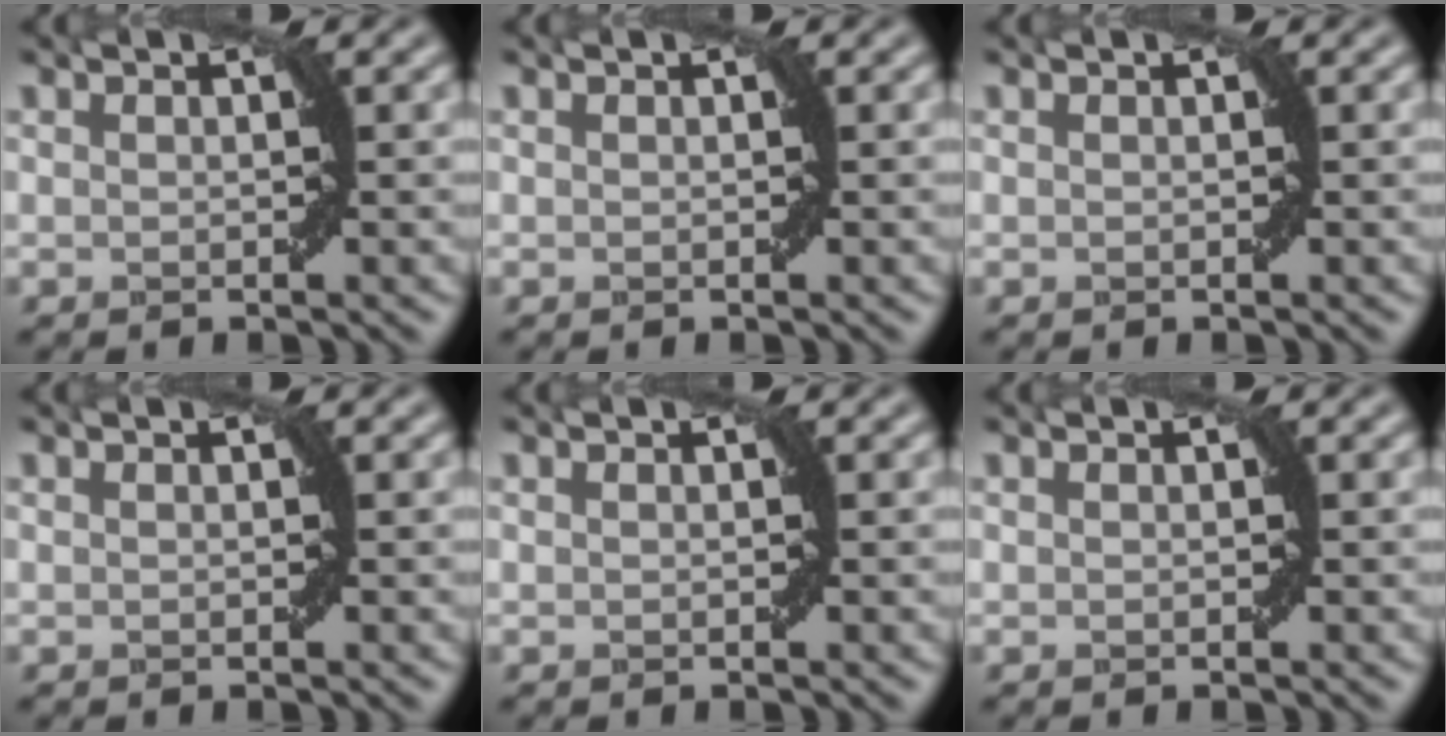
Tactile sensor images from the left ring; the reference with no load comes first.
{"total": 0.0}
{"total": 0.0}
{"total": 0.0}
{"total": 0.0}
{"total": 0.0}